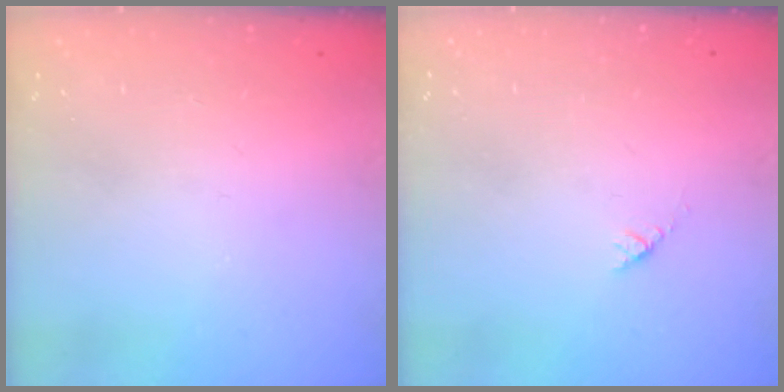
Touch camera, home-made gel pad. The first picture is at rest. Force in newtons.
{"total": 2.7, "press": 2.6, "slide": 0.4}